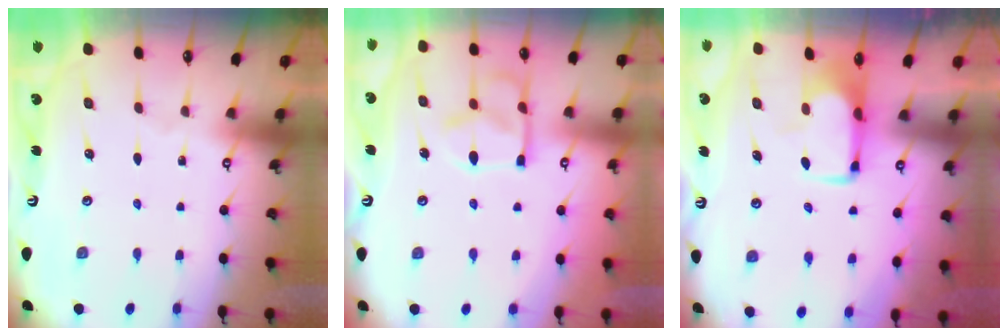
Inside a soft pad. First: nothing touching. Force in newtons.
{"total": 13.2, "press": 13.1, "slide": 1.4}
{"total": 2.0, "press": 1.9, "slide": 0.5}